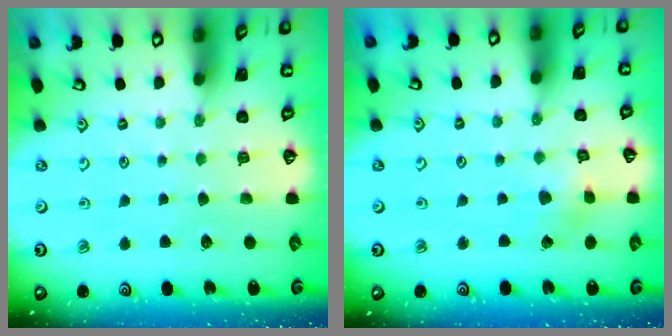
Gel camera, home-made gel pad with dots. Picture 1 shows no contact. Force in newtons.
{"total": 2.8, "press": 2.7, "slide": 0.4}